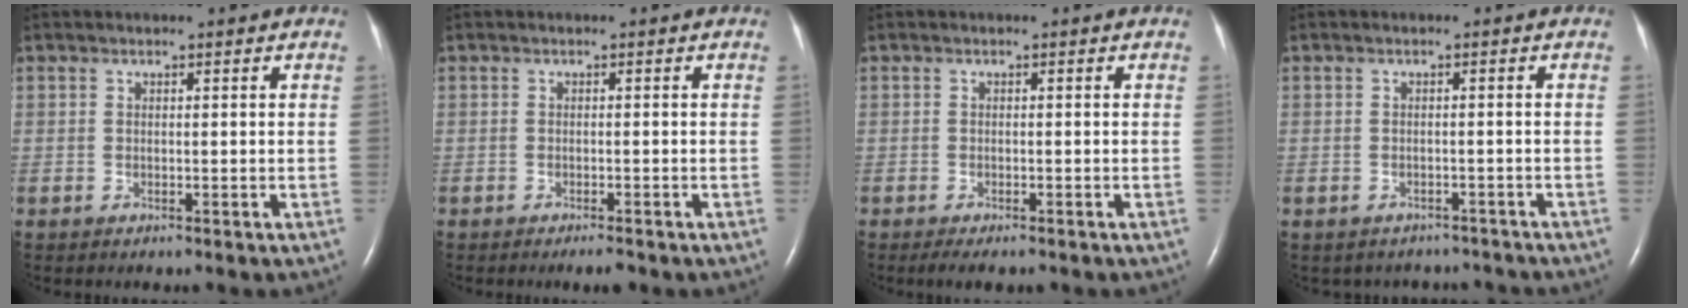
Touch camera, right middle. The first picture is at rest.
{"total": 1.7, "force": [-1.3, 0.2, 1.0], "torque": [-0.018, -0.004, -0.017]}
{"total": 3.8, "force": [-2.9, 1.1, 2.2], "torque": [-0.029, -0.009, -0.038]}
{"total": 5.7, "force": [-5.1, 2.6, 0.1], "torque": [0.000, 0.015, -0.052]}